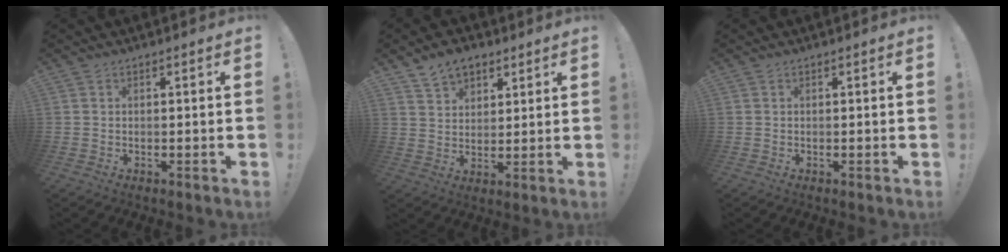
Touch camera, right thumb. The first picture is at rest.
{"total": 7.6, "force": [5.4, 4.8, 2.5], "torque": [-0.043, -0.026, 0.103]}
{"total": 0.0}